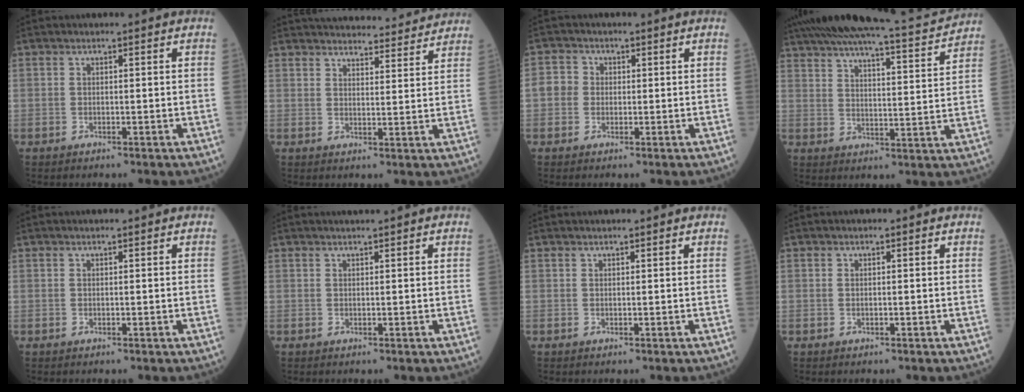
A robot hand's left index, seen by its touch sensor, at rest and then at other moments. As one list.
[{"total": 16.3, "force": [15.7, 2.4, 3.7], "torque": [-0.034, 0.011, 0.195]}, {"total": 3.2, "force": [-0.3, 3.1, 0.8], "torque": [-0.013, 0.011, -0.007]}, {"total": 18.8, "force": [17.1, 1.0, 7.9], "torque": [-0.130, -0.007, 0.237]}, {"total": 0.8, "force": [0.7, -0.1, 0.2], "torque": [-0.010, 0.004, 0.013]}, {"total": 1.2, "force": [1.1, -0.4, 0.4], "torque": [-0.011, 0.005, 0.027]}, {"total": 1.2, "force": [1.2, -0.1, 0.2], "torque": [-0.006, 0.013, 0.018]}, {"total": 0.0}]